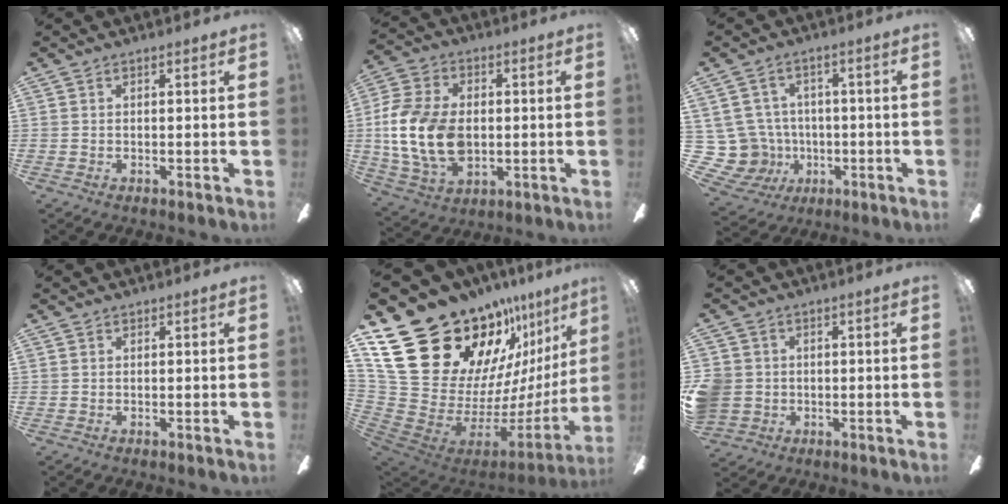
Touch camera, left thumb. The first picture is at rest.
{"total": 16.5, "force": [-0.8, 11.1, 12.2], "torque": [-0.273, 0.013, -0.014]}
{"total": 11.3, "force": [-0.8, 10.7, 3.4], "torque": [-0.125, 0.009, -0.003]}
{"total": 0.0}
{"total": 29.5, "force": [20.3, 15.1, 15.3], "torque": [-0.251, -0.180, 0.426]}
{"total": 6.3, "force": [0.0, 6.0, 1.8], "torque": [-0.064, 0.008, 0.002]}